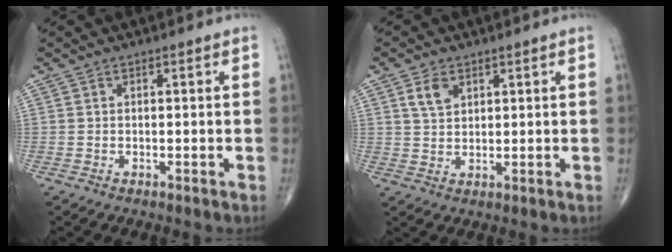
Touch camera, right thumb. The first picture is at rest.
{"total": 4.1, "force": [2.0, 2.7, 2.5], "torque": [-0.037, -0.008, 0.041]}